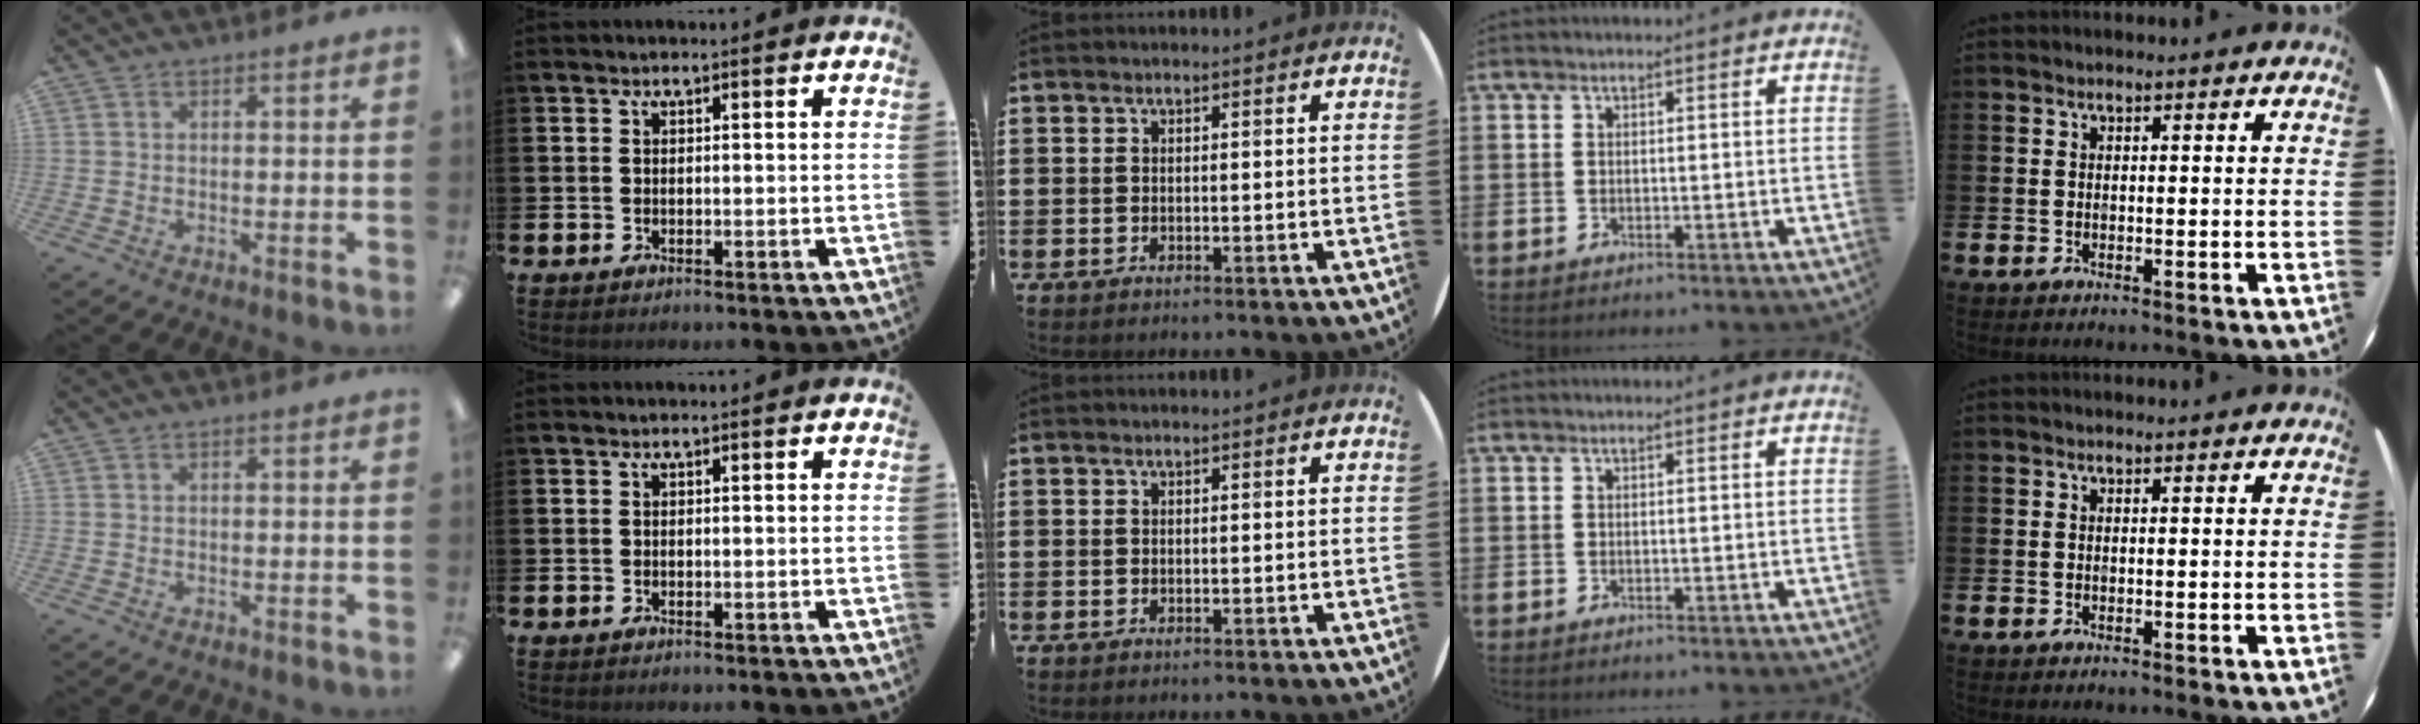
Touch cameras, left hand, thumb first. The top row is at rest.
{}